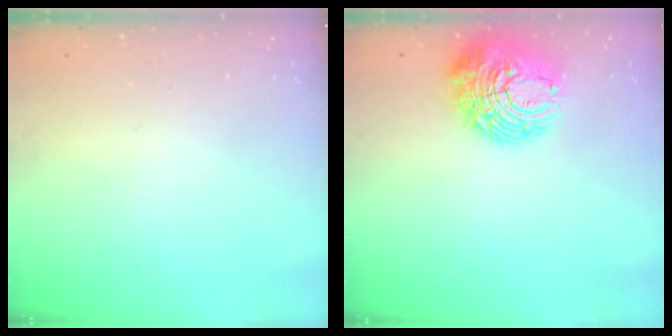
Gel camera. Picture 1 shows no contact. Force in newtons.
{"total": 13.0, "press": 13.0, "slide": 1.3}